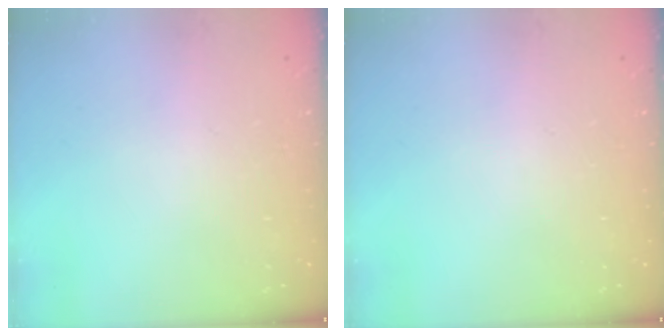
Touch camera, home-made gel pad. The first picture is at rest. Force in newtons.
{"total": 0.0}